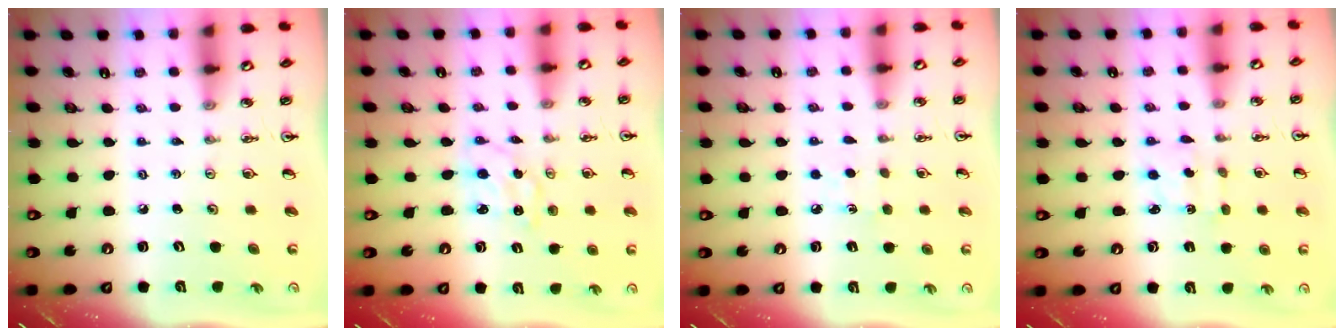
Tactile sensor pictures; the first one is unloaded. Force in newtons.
{"total": 2.0, "press": 2.0, "slide": 0.2}
{"total": 5.4, "press": 5.4, "slide": 0.6}
{"total": 2.4, "press": 2.4, "slide": 0.6}